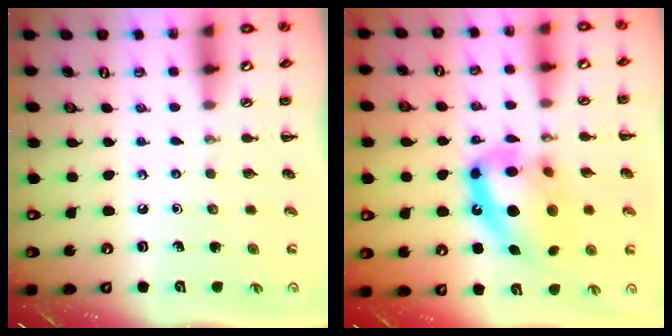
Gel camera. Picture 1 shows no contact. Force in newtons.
{"total": 16.8, "press": 16.3, "slide": 4.1}